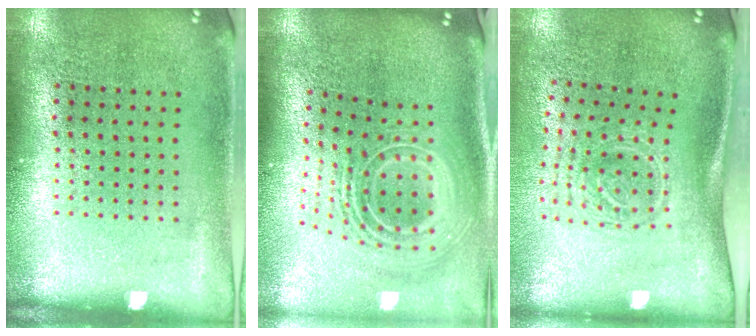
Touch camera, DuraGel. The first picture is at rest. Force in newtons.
{"total": 2.8, "press": 1.9, "slide": 2.0}
{"total": 1.8, "press": 1.3, "slide": 1.3}